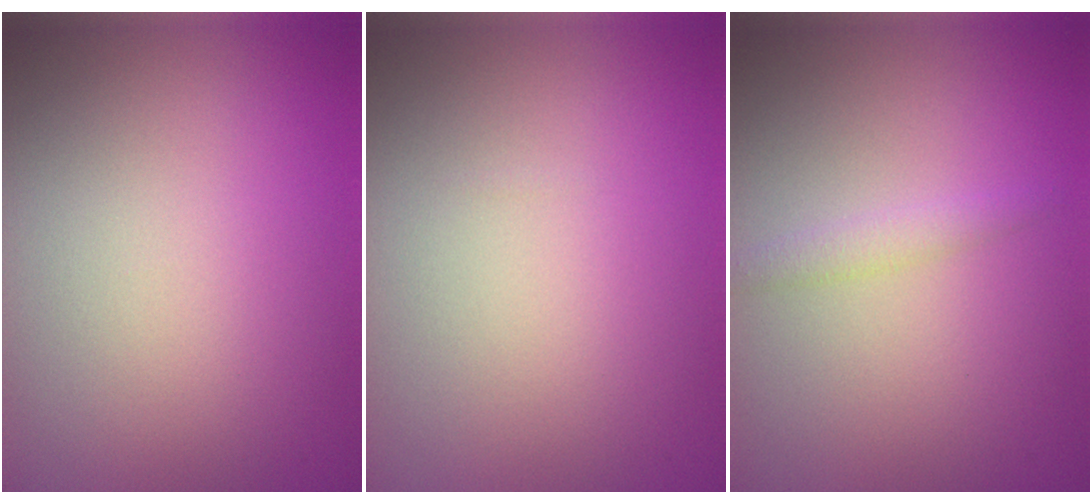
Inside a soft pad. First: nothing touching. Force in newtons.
{"total": 0.0}
{"total": 1.2, "press": 1.2, "slide": 0.1}